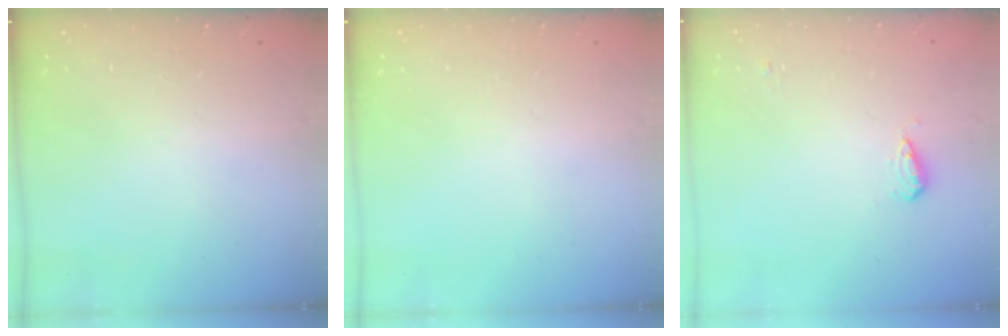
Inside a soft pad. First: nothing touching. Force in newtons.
{"total": 0.0}
{"total": 5.5, "press": 5.4, "slide": 0.9}